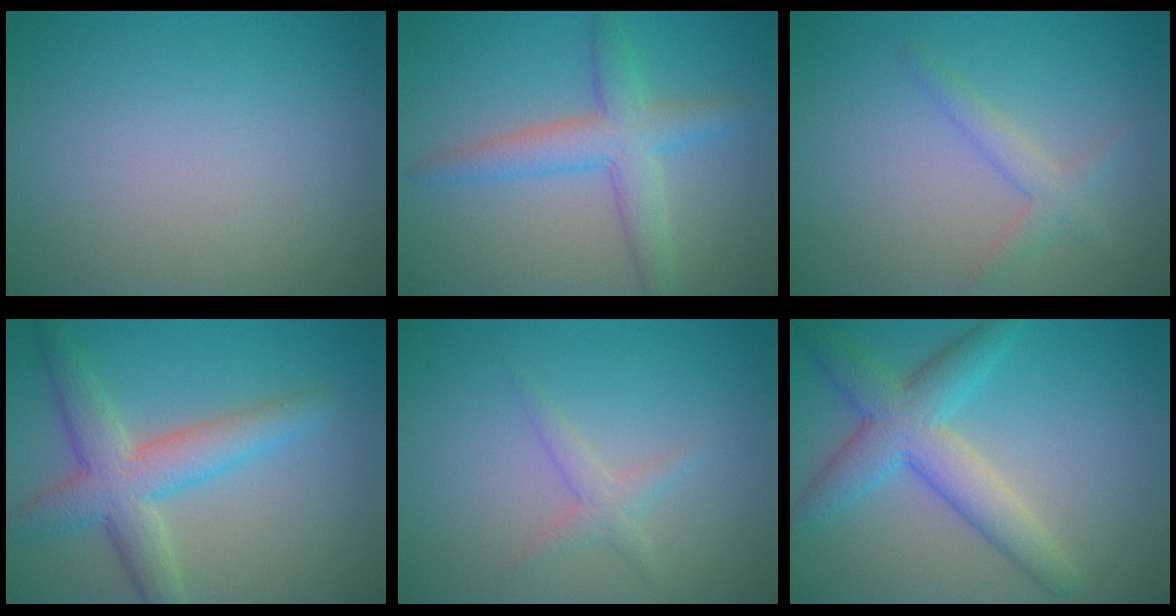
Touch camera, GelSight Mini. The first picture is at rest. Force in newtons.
{"total": 4.5, "press": 4.5, "slide": 0.1}
{"total": 2.0, "press": 2.0, "slide": 0.2}
{"total": 5.6, "press": 5.6, "slide": 0.1}
{"total": 1.5, "press": 1.5, "slide": 0.1}
{"total": 5.8, "press": 5.8, "slide": 0.3}